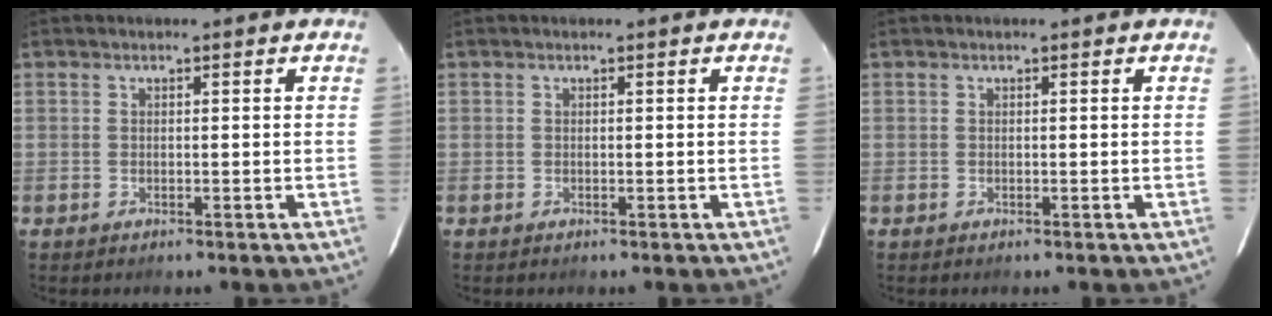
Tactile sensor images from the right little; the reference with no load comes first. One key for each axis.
{"total": 0.0}
{"total": 0.0}